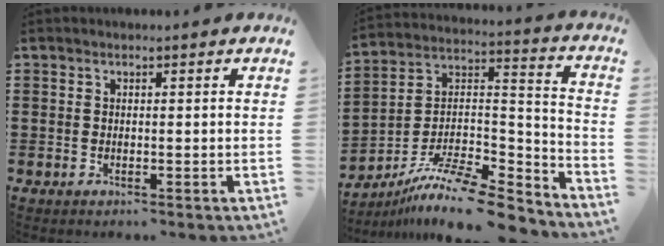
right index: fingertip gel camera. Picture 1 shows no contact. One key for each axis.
{"total": 11.2, "fx": -9.2, "fy": 1.9, "fz": 6.0, "tx": -0.111, "ty": 0.015, "tz": -0.183}